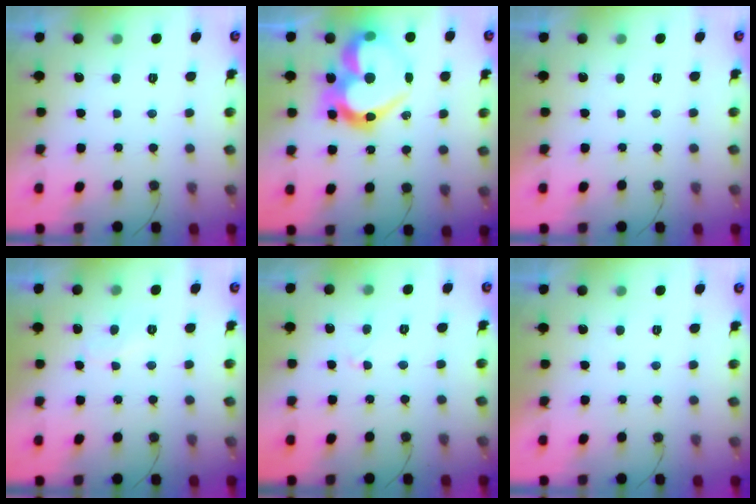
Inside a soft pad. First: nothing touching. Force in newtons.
{"total": 21.6, "press": 21.5, "slide": 2.4}
{"total": 1.8, "press": 1.8, "slide": 0.1}
{"total": 5.4, "press": 5.4, "slide": 0.5}
{"total": 2.0, "press": 2.0, "slide": 0.2}
{"total": 1.8, "press": 1.8, "slide": 0.1}